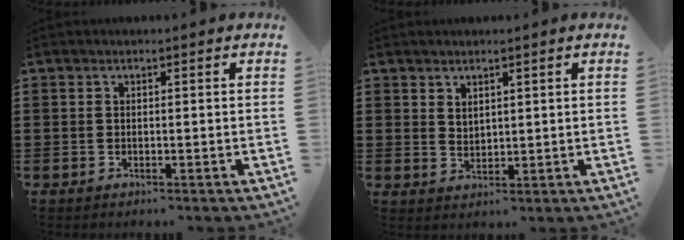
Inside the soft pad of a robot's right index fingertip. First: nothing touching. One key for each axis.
{"total": 1.9, "fx": 1.8, "fy": 0.8, "fz": 0.2, "tx": -0.006, "ty": 0.003, "tz": 0.035}